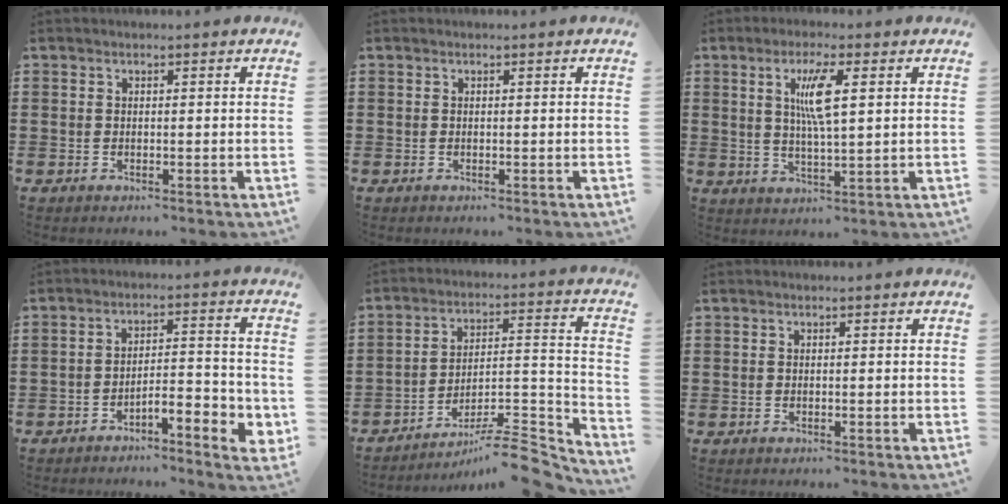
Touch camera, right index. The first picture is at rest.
{"total": 0.0}
{"total": 6.3, "force": [1.8, 1.1, 5.9], "torque": [-0.120, 0.003, 0.027]}
{"total": 4.5, "force": [-3.6, 0.7, 2.6], "torque": [-0.045, 0.002, -0.070]}
{"total": 9.2, "force": [-7.9, 1.2, 4.6], "torque": [-0.062, 0.014, -0.152]}
{"total": 0.0}